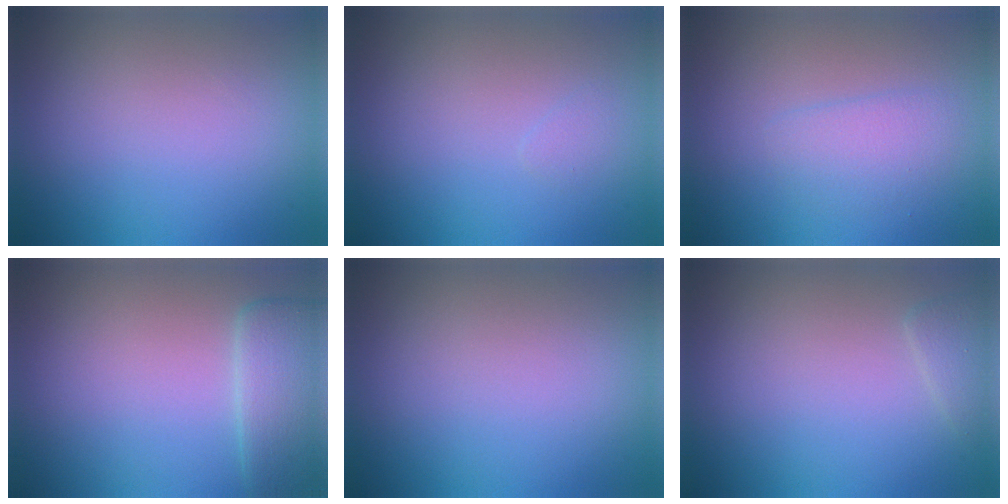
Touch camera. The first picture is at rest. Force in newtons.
{"total": 0.5, "press": 0.5, "slide": 0.0}
{"total": 2.0, "press": 2.0, "slide": 0.1}
{"total": 3.4, "press": 2.9, "slide": 1.8}
{"total": 0.0}
{"total": 1.1, "press": 1.1, "slide": 0.1}